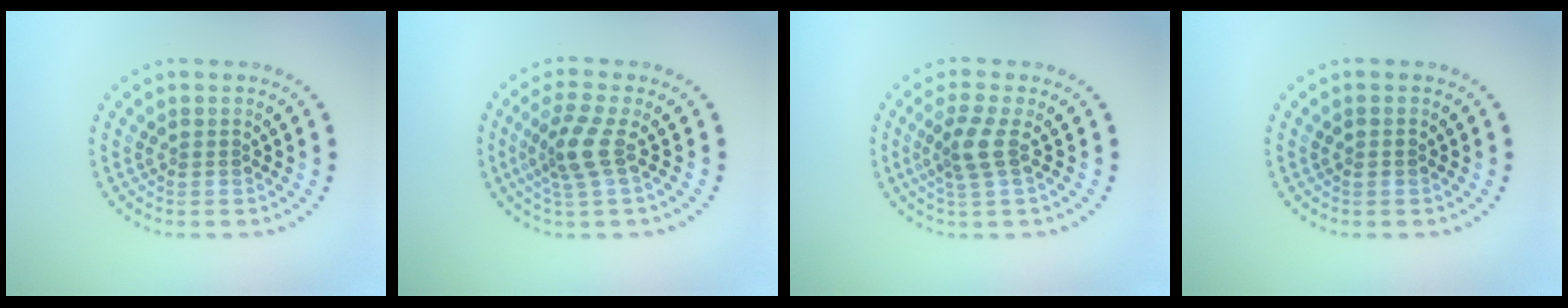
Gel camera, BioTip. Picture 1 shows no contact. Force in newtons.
{"total": 2.9, "press": 2.2, "slide": 2.0}
{"total": 2.4, "press": 1.9, "slide": 1.6}
{"total": 0.8, "press": 0.8, "slide": 0.2}